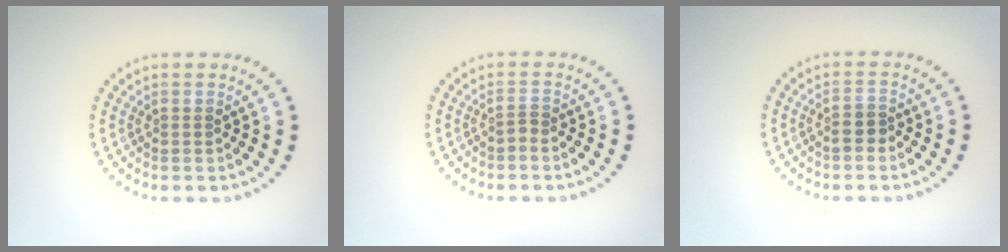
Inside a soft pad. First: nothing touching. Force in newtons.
{"total": 0.5, "press": 0.2, "slide": 0.5}
{"total": 1.6, "press": 1.4, "slide": 0.6}